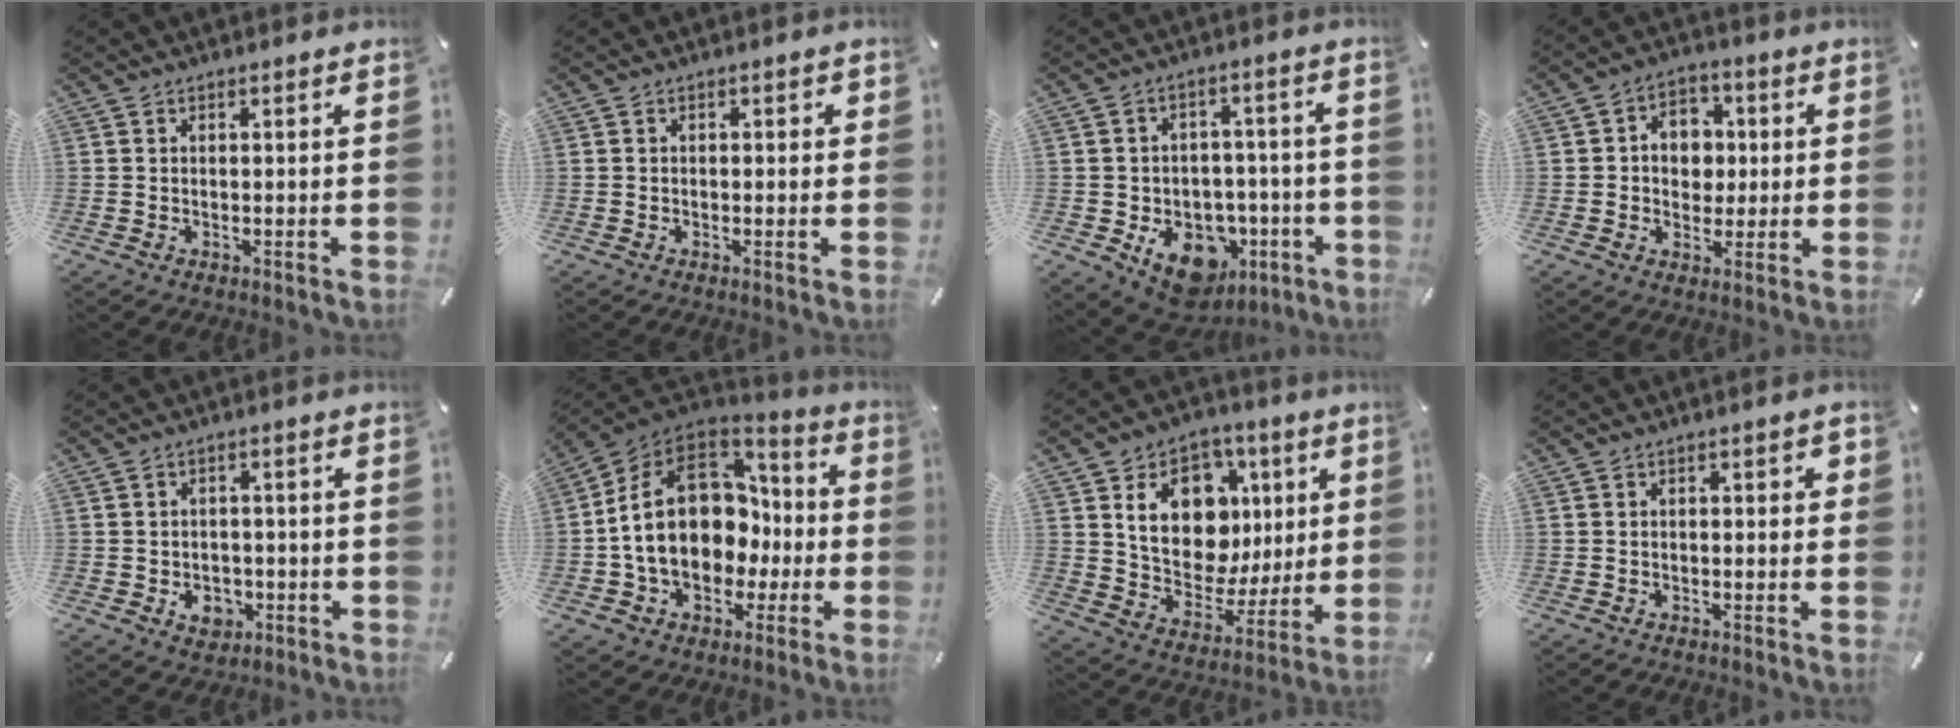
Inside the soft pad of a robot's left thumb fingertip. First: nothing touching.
{"total": 0.9, "force": [-0.3, 0.6, 0.5], "torque": [-0.010, 0.005, -0.008]}
{"total": 13.0, "force": [-6.3, 9.4, 6.3], "torque": [-0.085, 0.033, -0.100]}
{"total": 8.0, "force": [0.2, 7.0, 3.9], "torque": [-0.053, 0.013, 0.002]}
{"total": 5.8, "force": [-1.9, 4.8, 2.6], "torque": [-0.032, 0.007, -0.034]}
{"total": 19.8, "force": [-0.3, 15.5, 12.3], "torque": [-0.237, 0.004, 0.005]}
{"total": 16.8, "force": [5.2, 13.0, 9.2], "torque": [-0.150, -0.019, 0.103]}
{"total": 1.5, "force": [-0.5, 0.9, 1.0], "torque": [-0.018, 0.006, -0.011]}